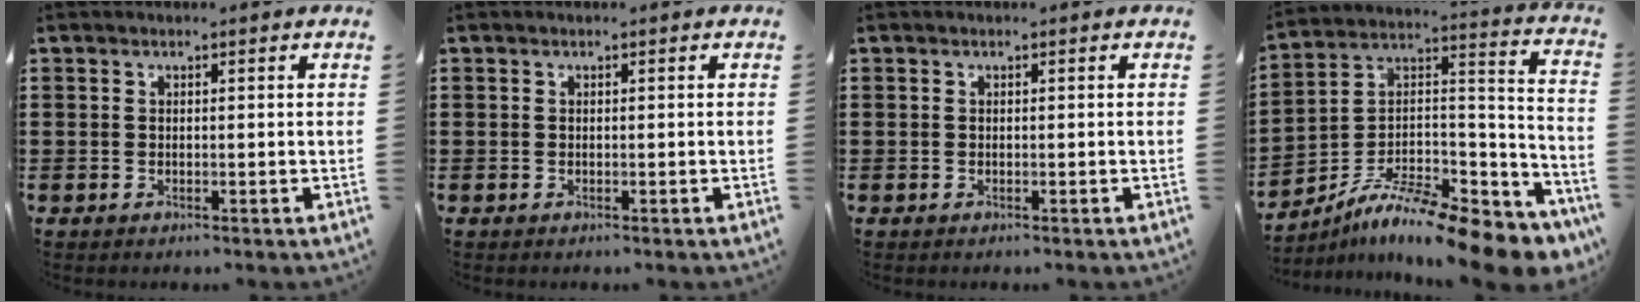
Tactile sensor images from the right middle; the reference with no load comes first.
{"total": 0.0}
{"total": 0.0}
{"total": 13.2, "force": [-10.8, 1.6, 7.4], "torque": [-0.130, 0.011, -0.204]}